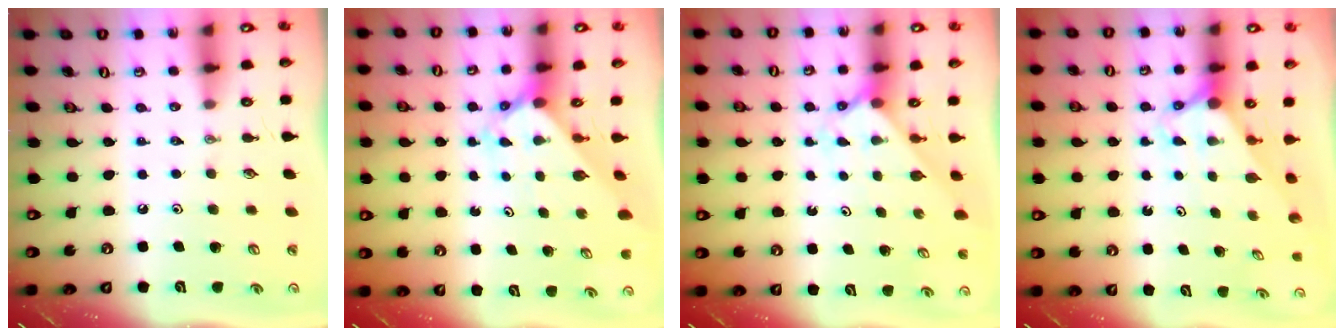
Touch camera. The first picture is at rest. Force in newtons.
{"total": 2.4, "press": 2.4, "slide": 0.2}
{"total": 2.3, "press": 2.3, "slide": 0.1}
{"total": 2.9, "press": 2.9, "slide": 0.0}